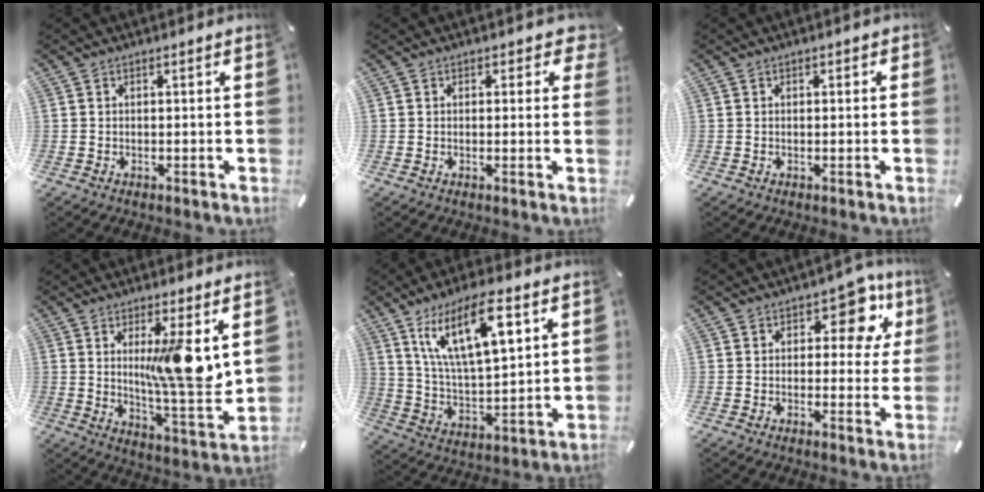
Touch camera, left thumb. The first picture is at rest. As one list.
[{"total": 2.8, "force": [1.0, 1.9, 1.8], "torque": [-0.007, -0.004, 0.010]}, {"total": 0.5, "force": [-0.1, 0.5, 0.1], "torque": [-0.002, 0.005, -0.003]}, {"total": 14.1, "force": [4.1, 2.8, 13.2], "torque": [-0.198, -0.037, 0.060]}, {"total": 17.4, "force": [9.6, 6.6, 12.9], "torque": [-0.259, -0.021, 0.159]}, {"total": 10.9, "force": [4.4, 6.0, 7.9], "torque": [-0.095, -0.014, 0.070]}]